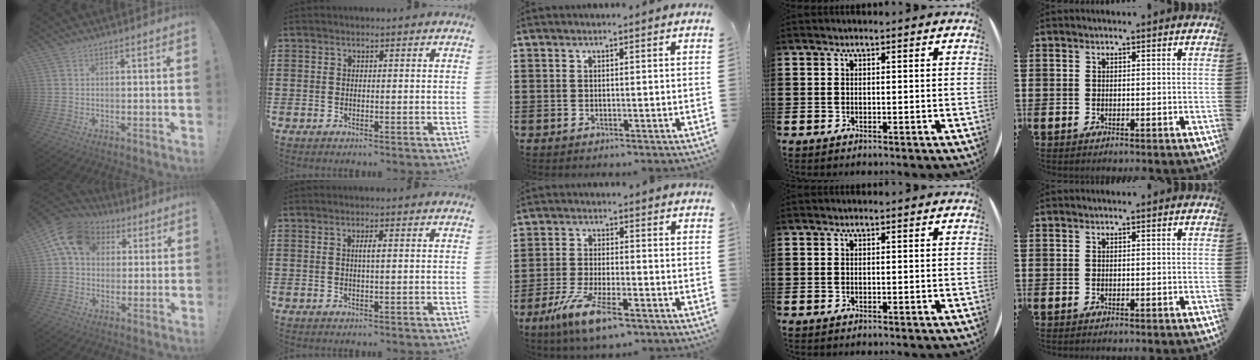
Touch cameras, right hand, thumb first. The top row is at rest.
{"thumb": {"total": 12.5, "force": [4.3, 9.7, 6.7], "torque": [-0.098, -0.006, 0.087]}, "index": {"total": 1.5, "force": [0.2, 0.1, 1.5], "torque": [-0.028, 0.000, 0.002]}, "middle": {"total": 8.6, "force": [-5.2, 2.1, 6.5], "torque": [-0.139, -0.008, -0.098]}}